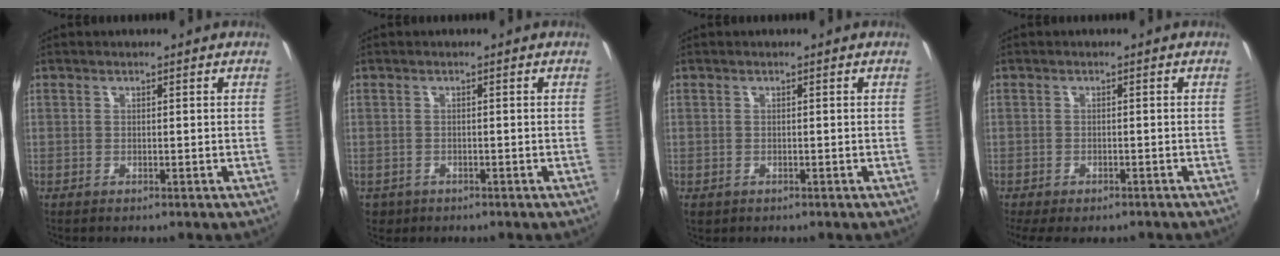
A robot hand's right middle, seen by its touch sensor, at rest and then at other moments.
{"total": 2.8, "force": [-1.2, 2.4, 1.0], "torque": [-0.027, -0.003, -0.013]}
{"total": 1.6, "force": [-0.6, 1.3, 0.7], "torque": [-0.016, -0.003, -0.007]}
{"total": 5.4, "force": [-3.9, 2.4, 2.8], "torque": [-0.066, -0.020, -0.060]}